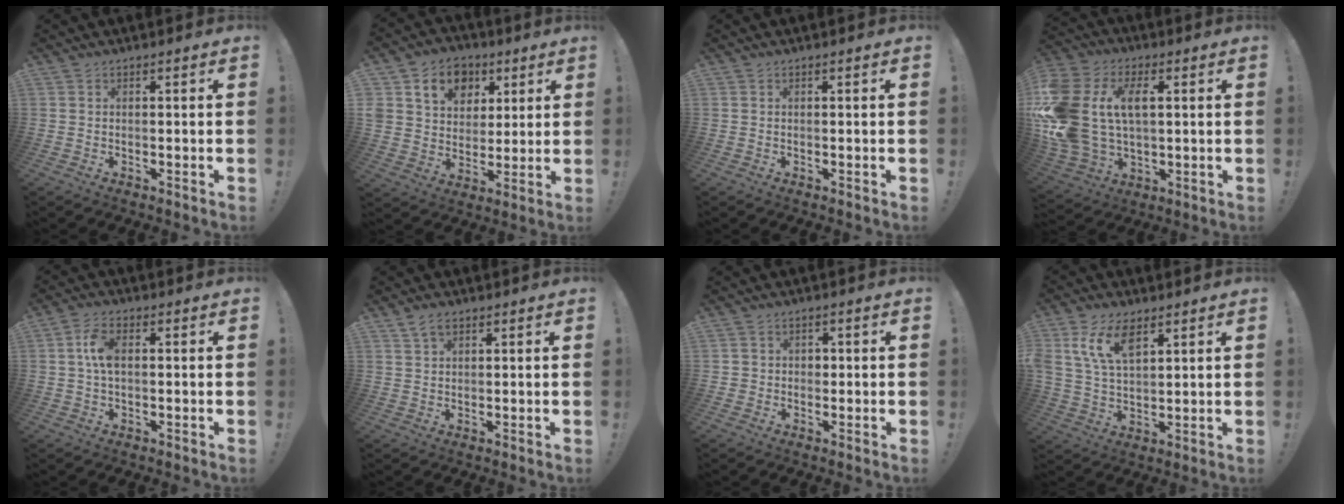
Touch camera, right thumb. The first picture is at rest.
{"total": 12.7, "force": [5.6, 10.4, 4.7], "torque": [-0.069, -0.028, 0.110]}
{"total": 0.0}
{"total": 20.1, "force": [4.0, 13.6, 14.2], "torque": [-0.292, -0.005, 0.075]}
{"total": 6.5, "force": [0.8, 3.6, 5.4], "torque": [-0.097, 0.005, 0.013]}
{"total": 3.2, "force": [2.1, 1.7, 1.7], "torque": [-0.026, -0.006, 0.037]}
{"total": 2.5, "force": [0.0, 2.4, 0.6], "torque": [-0.010, 0.003, 0.000]}
{"total": 11.6, "force": [5.9, 6.2, 7.9], "torque": [-0.161, -0.010, 0.109]}